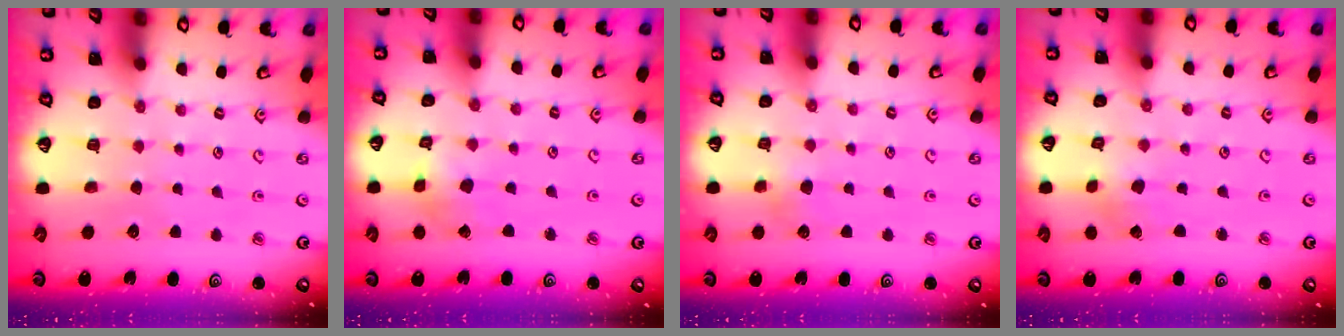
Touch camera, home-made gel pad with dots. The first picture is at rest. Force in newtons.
{"total": 2.5, "press": 2.5, "slide": 0.3}
{"total": 3.4, "press": 3.3, "slide": 0.3}
{"total": 1.2, "press": 1.2, "slide": 0.2}